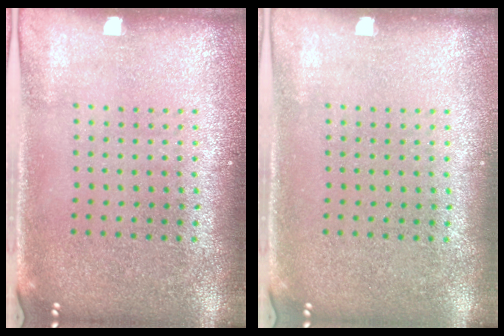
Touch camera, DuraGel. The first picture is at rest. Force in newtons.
{"total": 0.0}